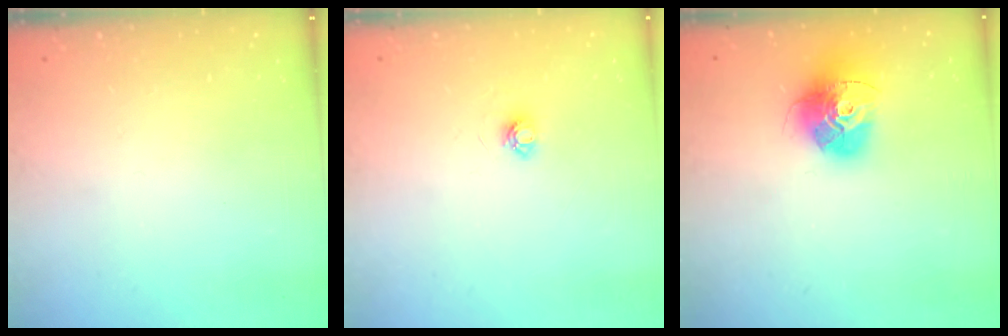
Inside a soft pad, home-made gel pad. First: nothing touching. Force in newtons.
{"total": 4.7, "press": 4.6, "slide": 0.6}
{"total": 15.8, "press": 15.7, "slide": 1.6}